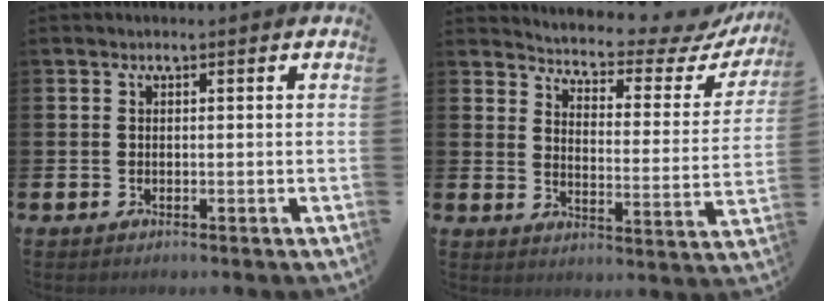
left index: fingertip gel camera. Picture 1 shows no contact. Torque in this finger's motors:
{"motor_torque": [1.07, -1.07, 0.47, 0.05]}